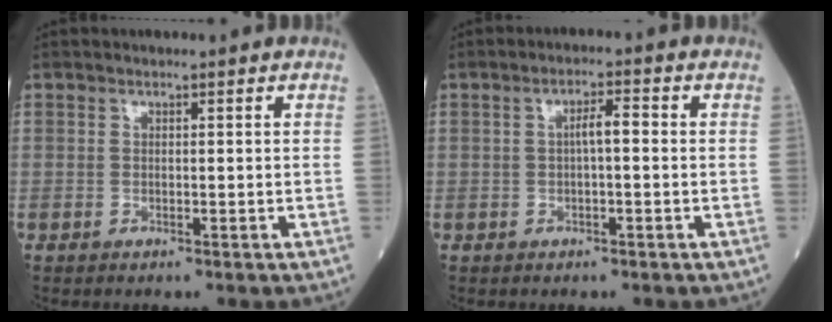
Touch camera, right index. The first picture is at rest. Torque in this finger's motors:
{"motor_torque": [0.33, -0.09, 0.03, 0.05]}